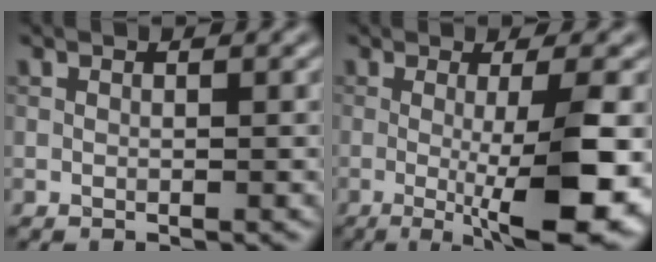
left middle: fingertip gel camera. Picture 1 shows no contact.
{"total": 9.7, "force": [-1.5, 2.0, 9.4], "torque": [-0.128, -0.017, -0.019]}